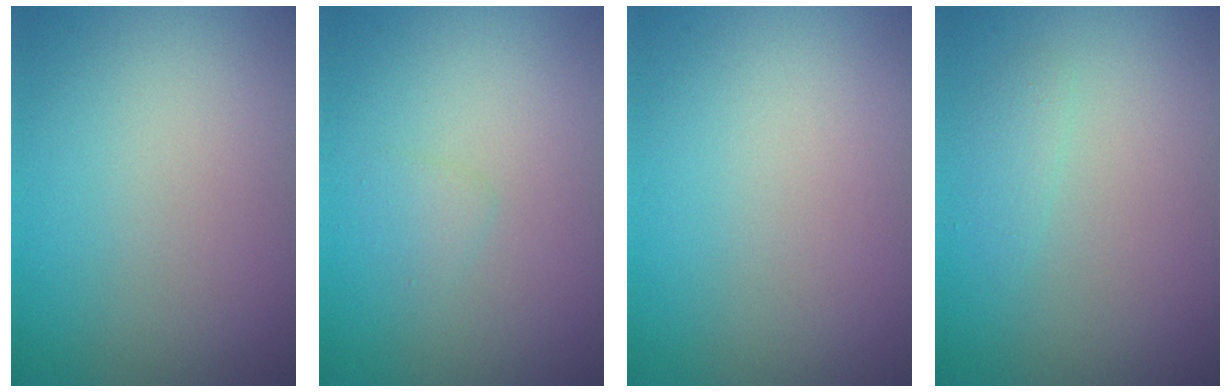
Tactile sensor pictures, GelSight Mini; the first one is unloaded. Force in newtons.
{"total": 0.8, "press": 0.8, "slide": 0.0}
{"total": 0.0}
{"total": 0.9, "press": 0.9, "slide": 0.0}